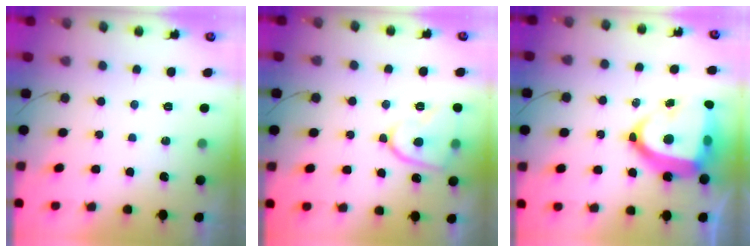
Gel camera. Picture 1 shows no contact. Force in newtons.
{"total": 11.4, "press": 11.3, "slide": 1.5}
{"total": 21.5, "press": 21.4, "slide": 1.6}